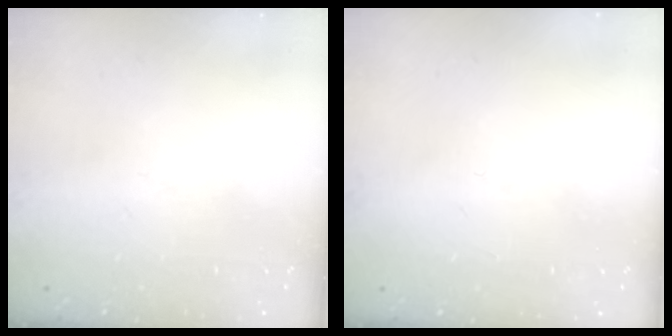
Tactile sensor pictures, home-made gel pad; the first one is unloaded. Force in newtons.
{"total": 2.1, "press": 2.1, "slide": 0.1}